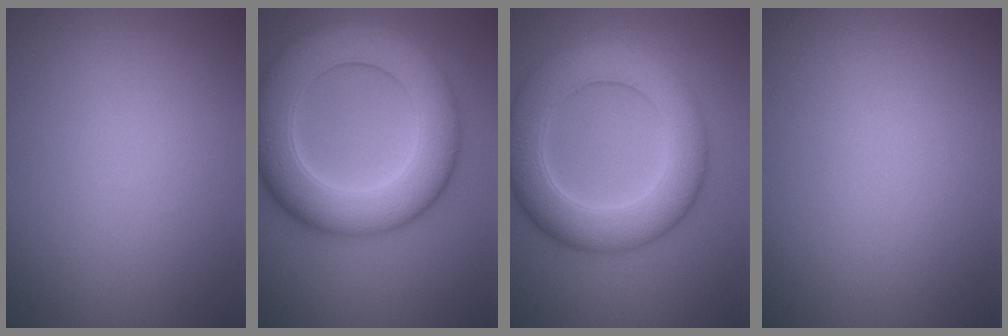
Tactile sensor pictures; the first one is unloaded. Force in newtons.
{"total": 10.7, "press": 10.7, "slide": 0.4}
{"total": 8.3, "press": 8.3, "slide": 0.1}
{"total": 0.0}